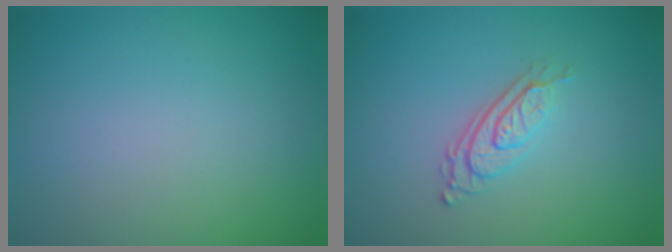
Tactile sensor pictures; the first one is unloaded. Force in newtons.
{"total": 2.9, "press": 1.9, "slide": 2.2}